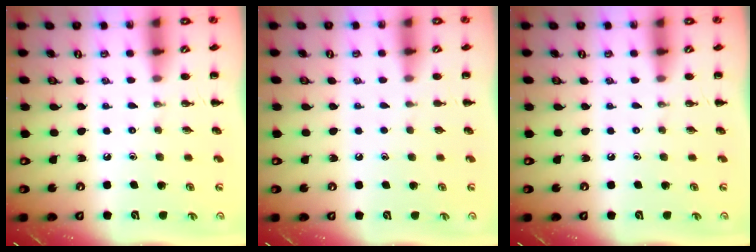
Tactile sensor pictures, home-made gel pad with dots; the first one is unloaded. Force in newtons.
{"total": 0.8, "press": 0.8, "slide": 0.1}
{"total": 0.0}